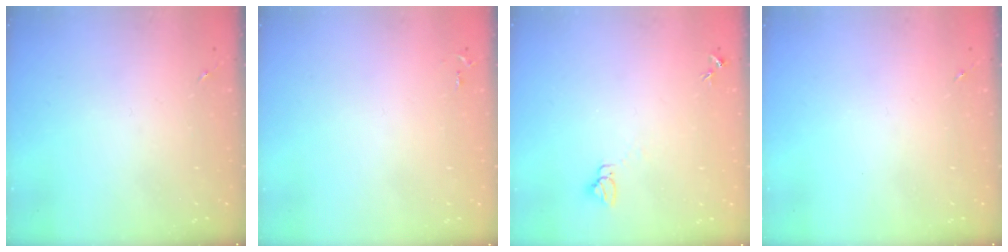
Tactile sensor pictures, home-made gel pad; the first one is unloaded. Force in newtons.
{"total": 2.8, "press": 2.8, "slide": 0.4}
{"total": 3.9, "press": 3.8, "slide": 0.3}
{"total": 0.0}